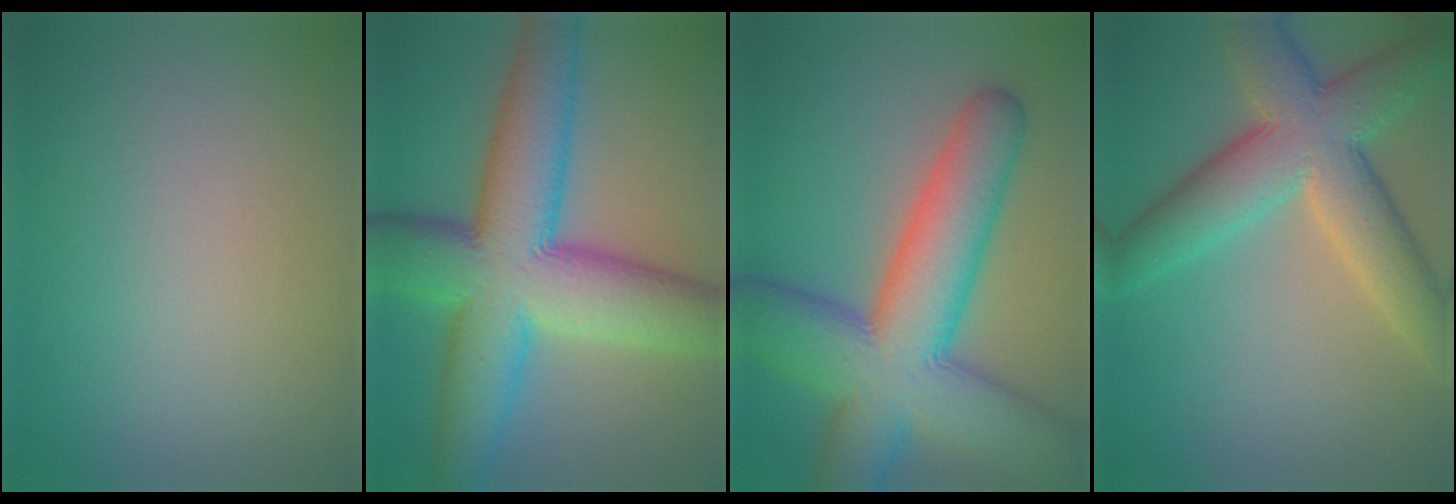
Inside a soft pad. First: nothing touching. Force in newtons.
{"total": 13.9, "press": 13.9, "slide": 0.2}
{"total": 13.2, "press": 13.2, "slide": 0.4}
{"total": 9.1, "press": 9.1, "slide": 0.5}